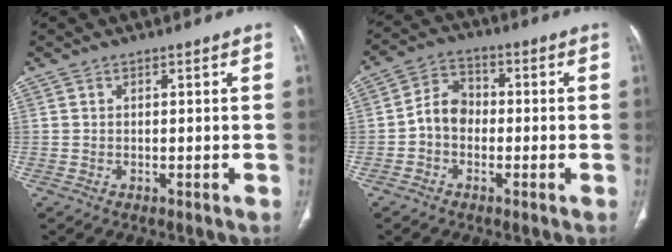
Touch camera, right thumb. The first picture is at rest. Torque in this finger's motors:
{"motor_torque": [0.66, 1.01, 0.75, -0.65, 0.02]}